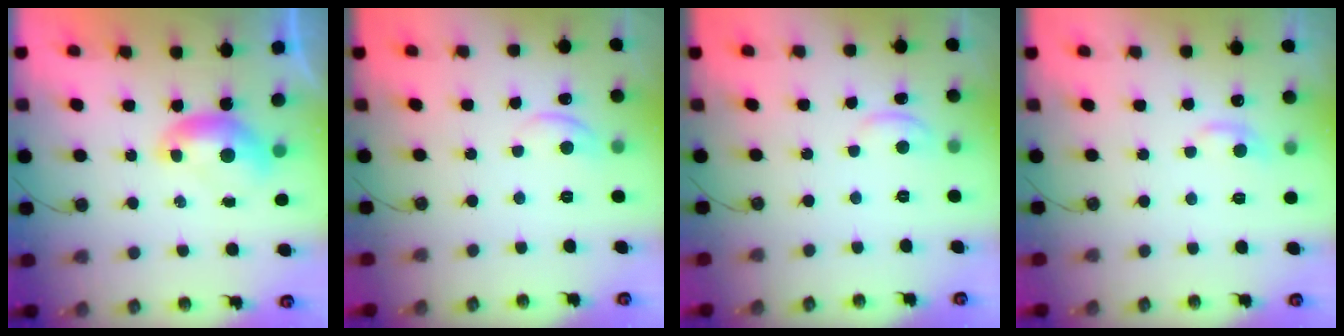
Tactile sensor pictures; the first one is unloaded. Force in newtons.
{"total": 3.0, "press": 2.9, "slide": 0.4}
{"total": 1.8, "press": 1.8, "slide": 0.4}
{"total": 0.8, "press": 0.5, "slide": 0.6}